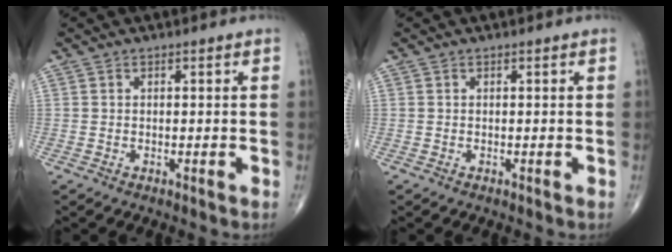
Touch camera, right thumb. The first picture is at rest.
{"total": 0.0}